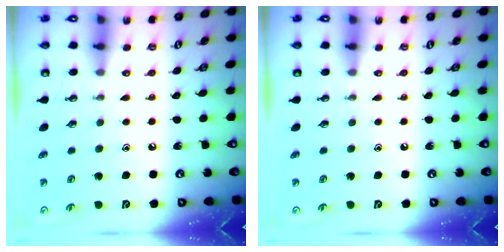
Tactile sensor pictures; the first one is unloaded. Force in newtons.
{"total": 0.0}